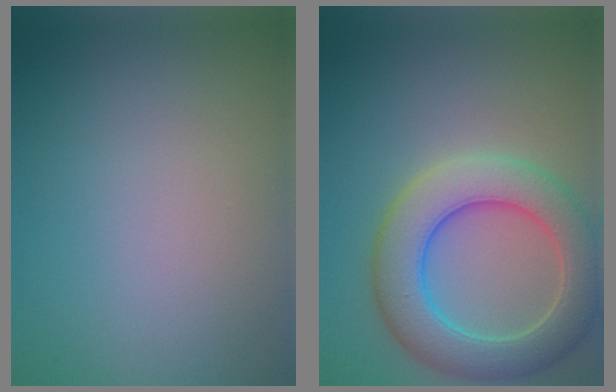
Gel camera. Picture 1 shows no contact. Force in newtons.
{"total": 7.5, "press": 7.5, "slide": 0.7}